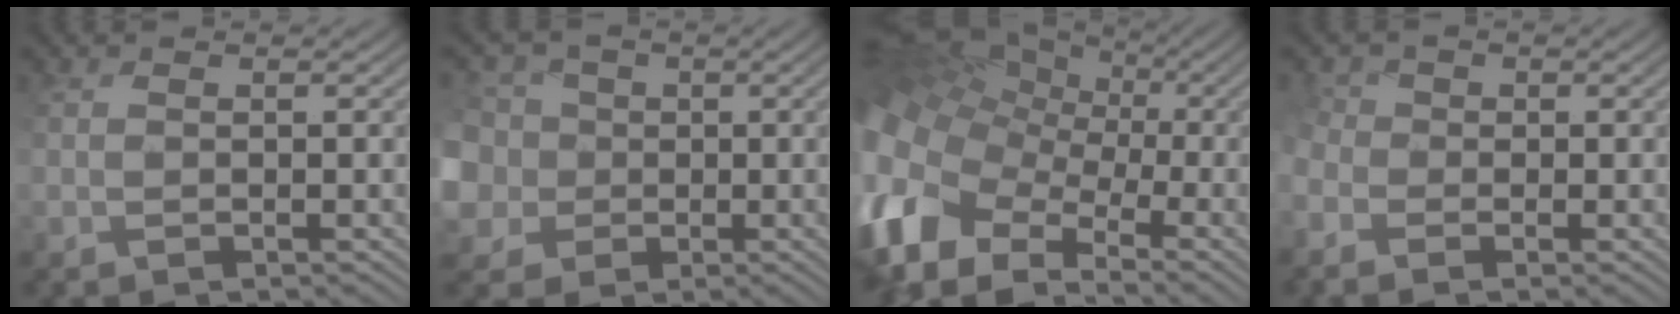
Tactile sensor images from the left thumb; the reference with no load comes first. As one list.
[{"total": 9.5, "force": [1.2, 8.8, 3.3], "torque": [-0.138, 0.003, -0.001]}, {"total": 15.2, "force": [-2.1, 11.4, 9.9], "torque": [-0.278, -0.005, -0.022]}, {"total": 3.8, "force": [-1.4, 3.1, 1.8], "torque": [-0.054, 0.000, -0.027]}]